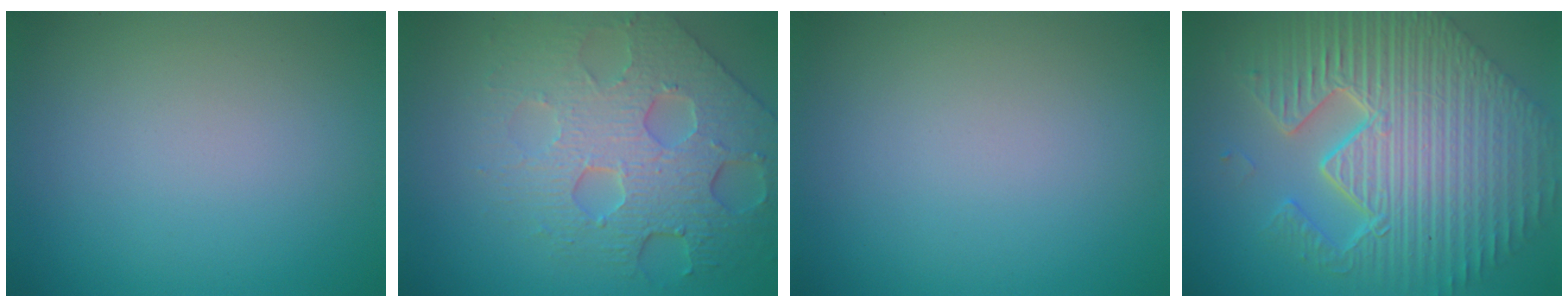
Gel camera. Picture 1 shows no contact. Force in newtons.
{"total": 8.1, "press": 5.5, "slide": 6.0}
{"total": 0.0}
{"total": 11.9, "press": 7.9, "slide": 9.0}